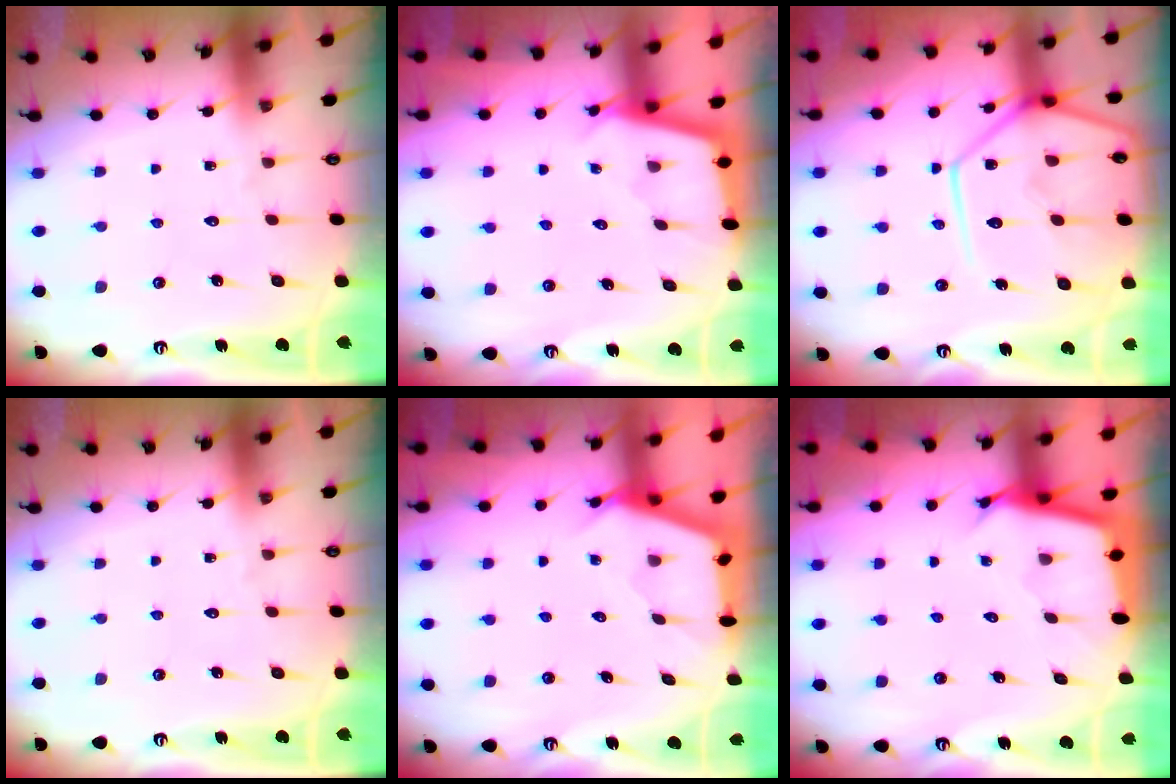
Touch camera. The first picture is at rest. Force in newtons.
{"total": 2.5, "press": 2.4, "slide": 0.3}
{"total": 18.5, "press": 18.4, "slide": 2.1}
{"total": 0.0}
{"total": 2.6, "press": 2.6, "slide": 0.4}
{"total": 2.7, "press": 2.7, "slide": 0.1}